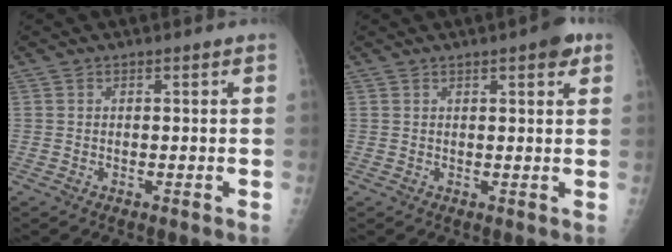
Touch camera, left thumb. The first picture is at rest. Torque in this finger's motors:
{"motor_torque": [1.64, 0.98, 0.70, -0.06, 0.03]}